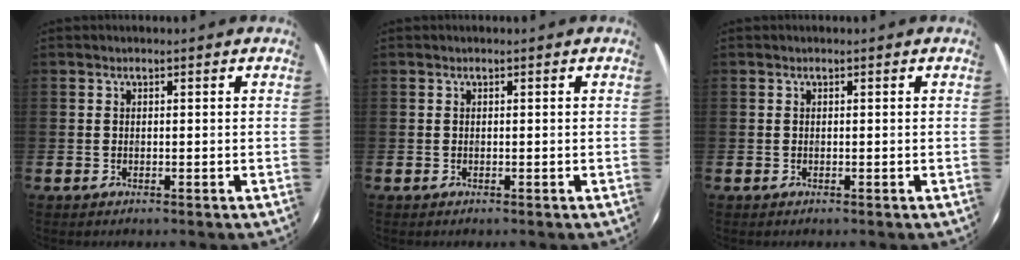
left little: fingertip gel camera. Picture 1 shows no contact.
{"total": 0.0}
{"total": 0.0}